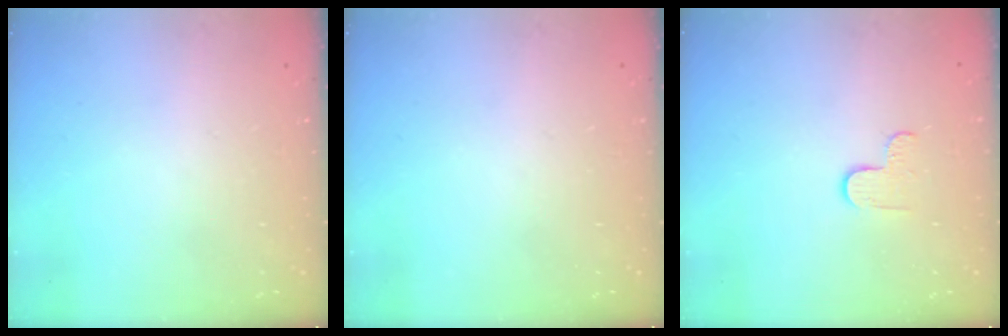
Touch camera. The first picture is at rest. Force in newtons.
{"total": 0.0}
{"total": 2.9, "press": 2.9, "slide": 0.3}